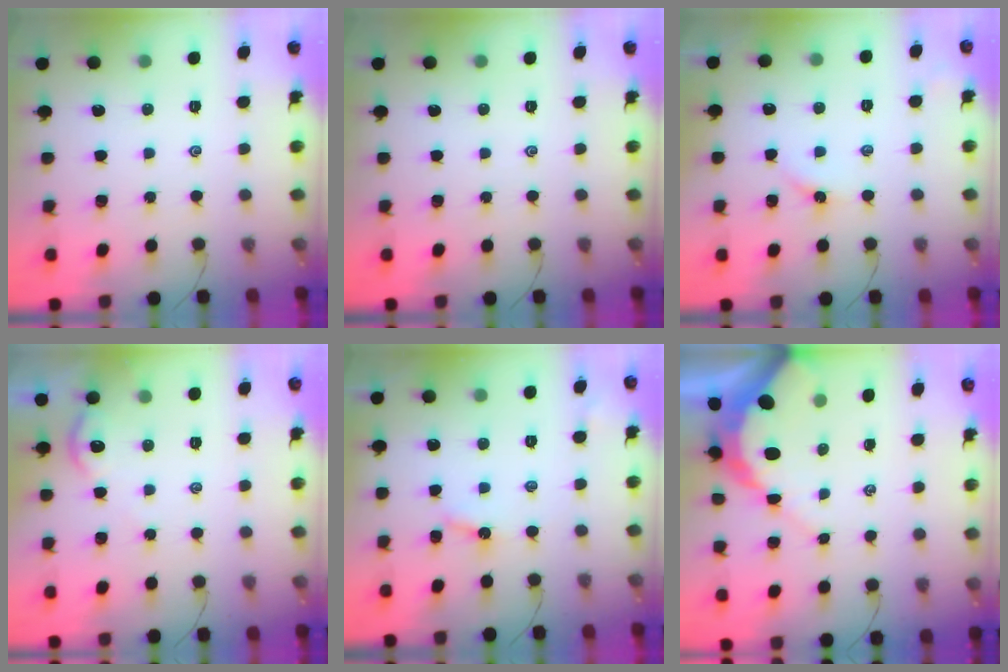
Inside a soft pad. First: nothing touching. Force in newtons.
{"total": 0.0}
{"total": 2.3, "press": 2.3, "slide": 0.4}
{"total": 1.7, "press": 1.7, "slide": 0.4}
{"total": 3.8, "press": 3.7, "slide": 0.4}
{"total": 7.9, "press": 7.8, "slide": 0.9}